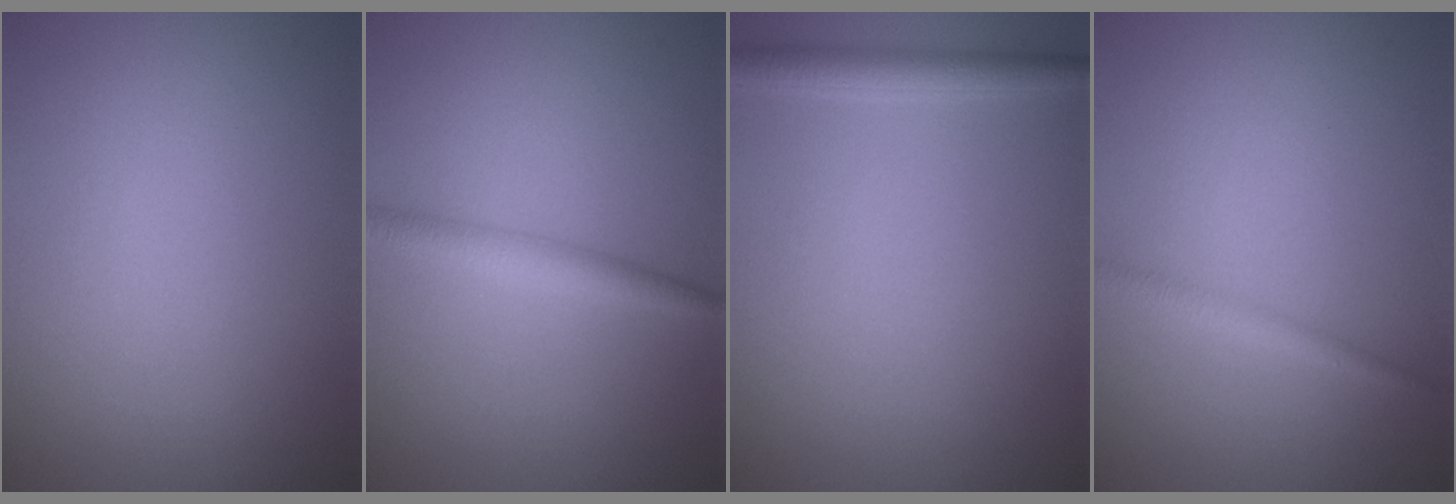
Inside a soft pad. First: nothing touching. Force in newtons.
{"total": 2.2, "press": 2.2, "slide": 0.1}
{"total": 2.3, "press": 2.3, "slide": 0.1}
{"total": 1.3, "press": 1.3, "slide": 0.1}